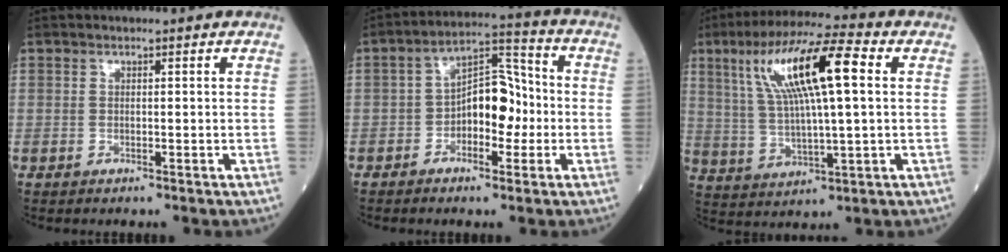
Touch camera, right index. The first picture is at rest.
{"total": 9.5, "force": [-2.0, 5.0, 7.9], "torque": [-0.142, 0.036, -0.036]}
{"total": 16.4, "force": [4.6, 3.1, 15.5], "torque": [-0.300, 0.033, 0.082]}